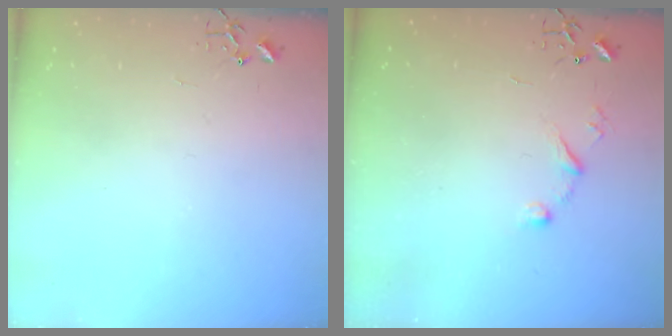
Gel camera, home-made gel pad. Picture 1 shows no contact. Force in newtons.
{"total": 6.6, "press": 6.6, "slide": 0.5}